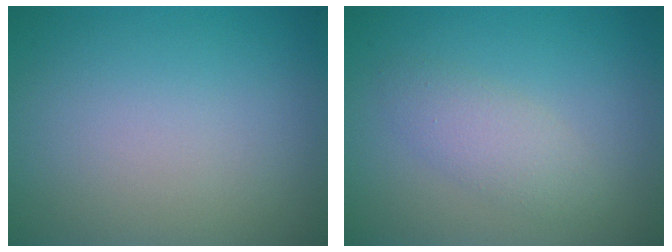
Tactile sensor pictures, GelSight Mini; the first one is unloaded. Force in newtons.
{"total": 2.4, "press": 2.4, "slide": 0.1}